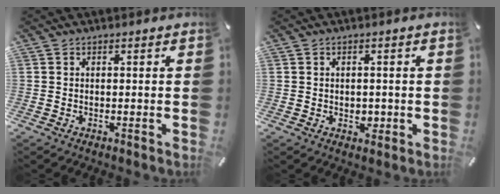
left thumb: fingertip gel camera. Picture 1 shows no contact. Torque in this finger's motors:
{"motor_torque": [-0.09, -0.07, 0.04, -0.10, 0.00]}